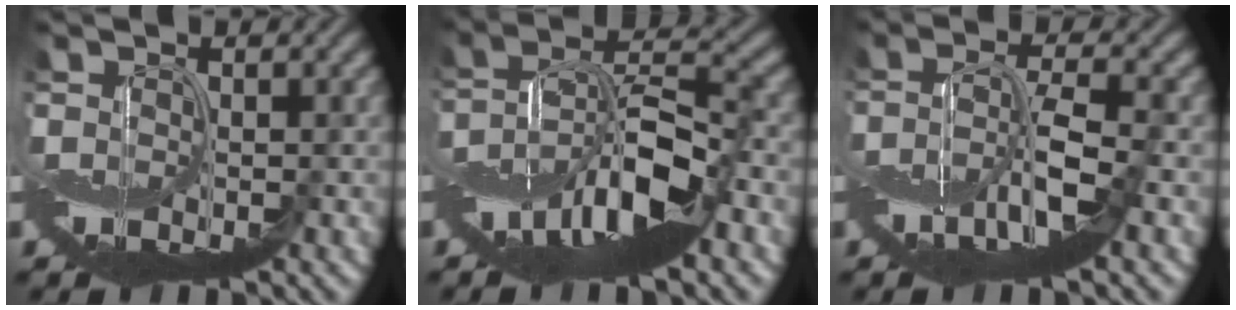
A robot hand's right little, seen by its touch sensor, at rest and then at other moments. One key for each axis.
{"total": 9.7, "fx": -4.9, "fy": 3.1, "fz": 7.8, "tx": -0.137, "ty": 0.014, "tz": -0.095}
{"total": 4.9, "fx": -2.0, "fy": 1.0, "fz": 4.3, "tx": -0.086, "ty": 0.003, "tz": -0.041}